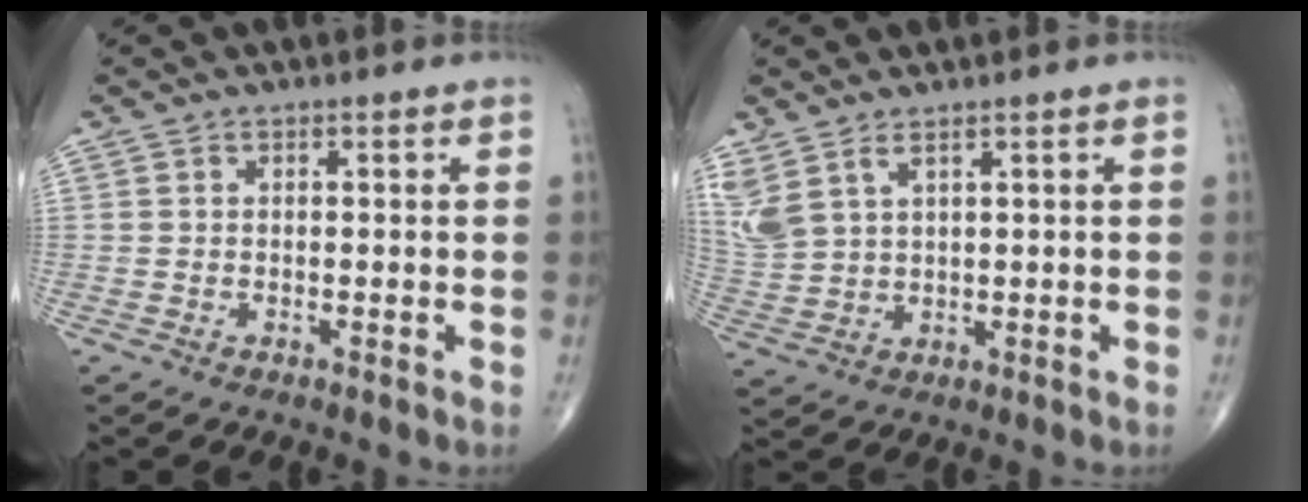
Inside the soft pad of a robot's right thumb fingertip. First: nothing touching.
{"total": 7.5, "force": [4.4, 3.4, 5.0], "torque": [-0.126, -0.010, 0.104]}